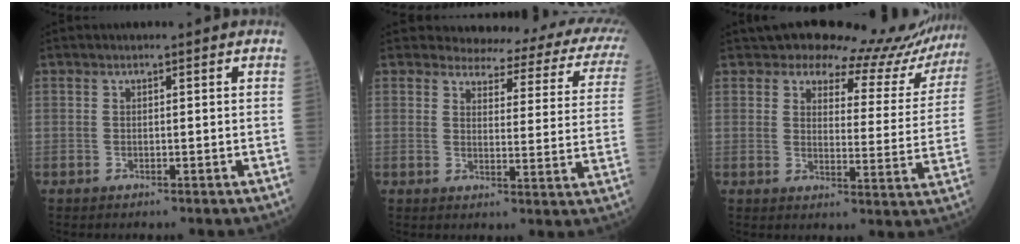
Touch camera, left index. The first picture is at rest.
{"total": 16.4, "force": [14.9, 3.8, 5.7], "torque": [-0.044, -0.053, 0.141]}
{"total": 14.1, "force": [13.8, 2.8, 1.2], "torque": [0.011, -0.055, 0.139]}